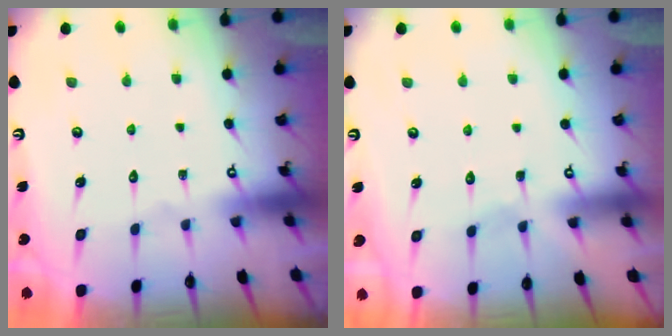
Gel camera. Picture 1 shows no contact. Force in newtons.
{"total": 2.9, "press": 2.9, "slide": 0.4}